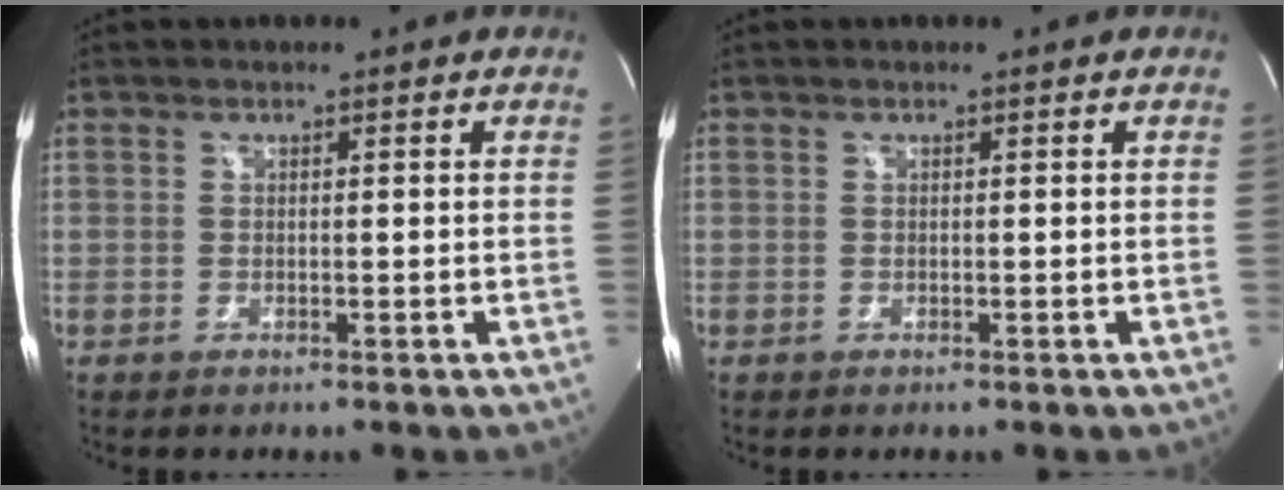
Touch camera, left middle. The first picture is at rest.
{"total": 0.0}